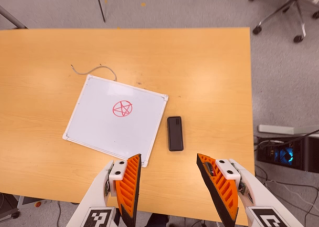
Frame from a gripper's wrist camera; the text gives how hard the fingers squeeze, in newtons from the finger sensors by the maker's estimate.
{"total": 0.0}